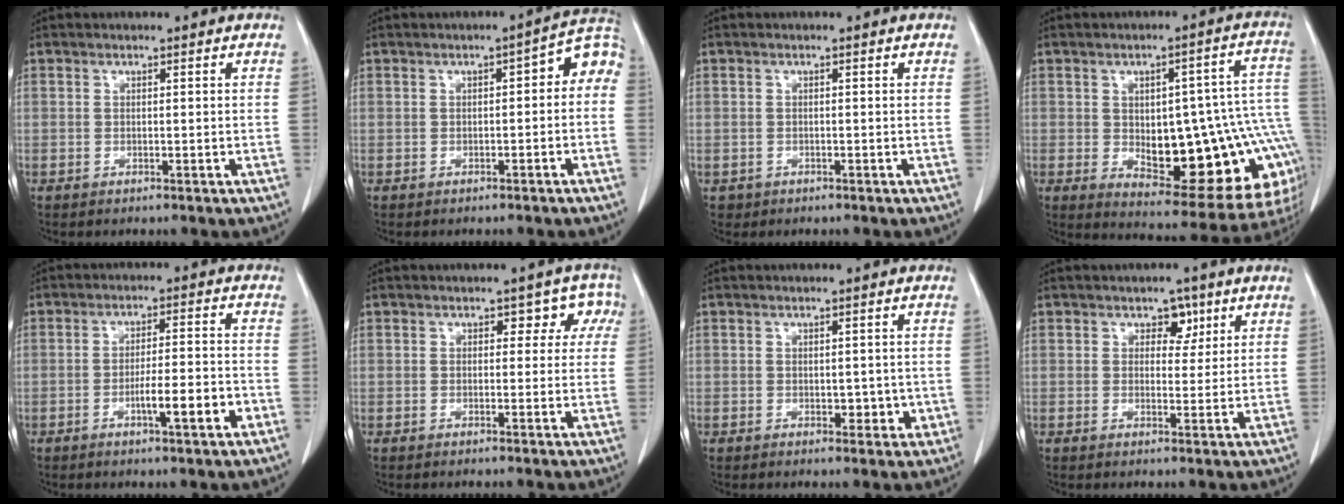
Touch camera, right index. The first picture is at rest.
{"total": 5.5, "force": [-0.5, 2.5, 4.9], "torque": [-0.055, 0.031, -0.010]}
{"total": 1.2, "force": [-0.5, 1.1, 0.0], "torque": [-0.010, 0.002, -0.005]}
{"total": 23.4, "force": [-3.1, 8.4, 21.7], "torque": [-0.200, 0.031, -0.013]}
{"total": 7.1, "force": [-2.9, 0.6, 6.5], "torque": [-0.099, 0.003, -0.044]}
{"total": 3.7, "force": [1.2, 2.7, 2.2], "torque": [0.002, 0.019, 0.005]}
{"total": 2.9, "force": [-0.5, 1.9, 2.1], "torque": [-0.018, 0.004, 0.001]}
{"total": 3.1, "force": [1.6, 2.1, 1.6], "torque": [-0.015, 0.003, 0.022]}